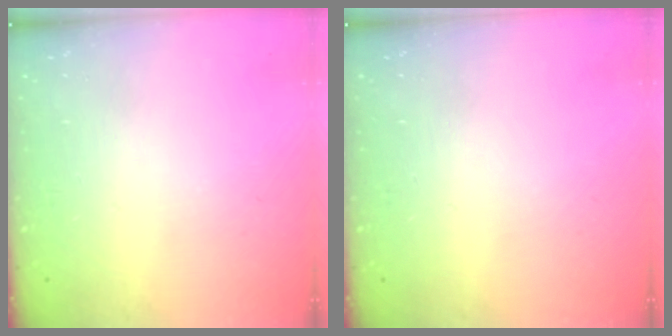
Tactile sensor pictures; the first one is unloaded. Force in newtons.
{"total": 0.0}